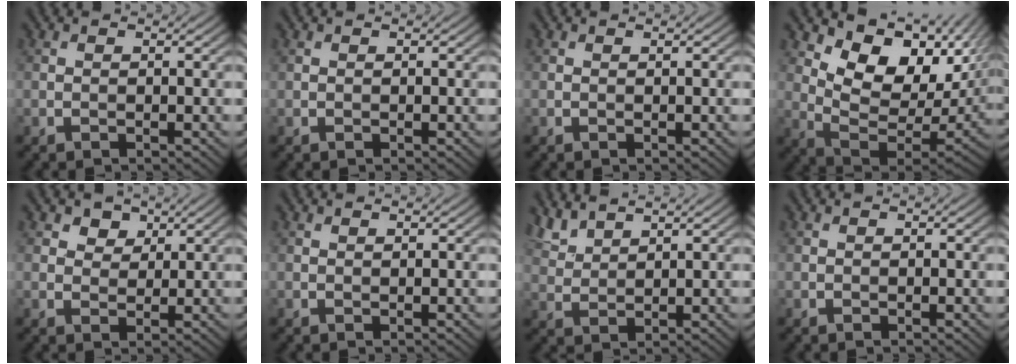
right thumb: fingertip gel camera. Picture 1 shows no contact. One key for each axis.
{"total": 0.0}
{"total": 0.0}
{"total": 14.3, "fx": 6.3, "fy": 7.5, "fz": 10.4, "tx": -0.180, "ty": -0.009, "tz": 0.120}
{"total": 2.9, "fx": 1.7, "fy": 2.1, "fz": 1.1, "tx": -0.023, "ty": -0.006, "tz": 0.031}
{"total": 0.0}
{"total": 3.8, "fx": 3.4, "fy": 0.8, "fz": 1.5, "tx": -0.044, "ty": 0.004, "tz": 0.078}
{"total": 0.0}